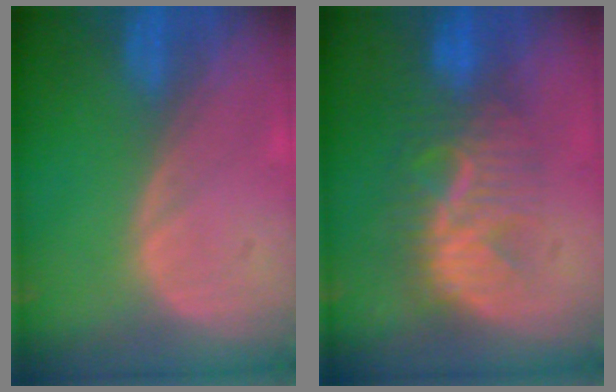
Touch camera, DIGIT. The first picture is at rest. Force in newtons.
{"total": 8.4, "press": 8.0, "slide": 2.4}